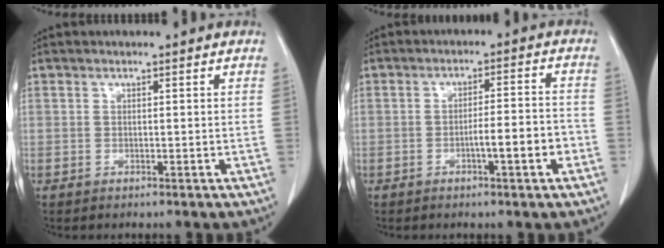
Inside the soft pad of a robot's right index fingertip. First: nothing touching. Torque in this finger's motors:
{"motor_torque": [0.53, -0.31, 0.31, 0.07]}